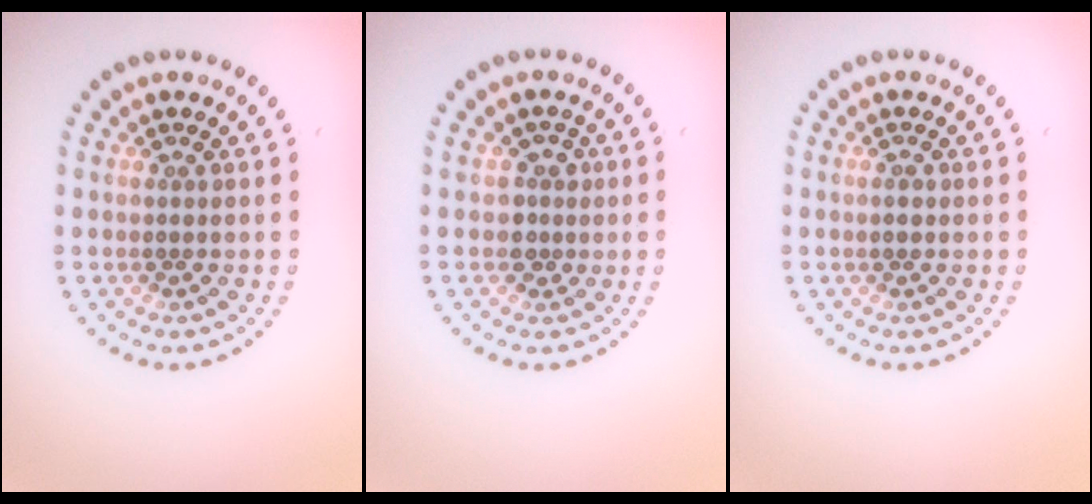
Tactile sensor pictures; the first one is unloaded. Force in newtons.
{"total": 1.8, "press": 1.4, "slide": 1.1}
{"total": 1.0, "press": 1.0, "slide": 0.1}